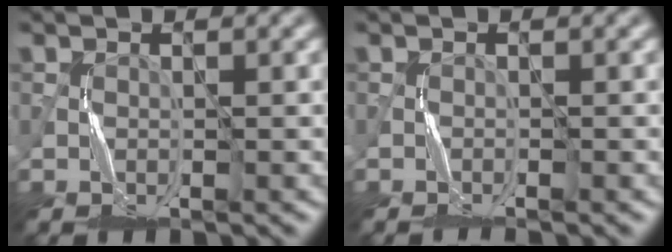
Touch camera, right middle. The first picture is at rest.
{"total": 0.7, "force": [-0.6, -0.1, 0.4], "torque": [-0.008, 0.000, -0.013]}